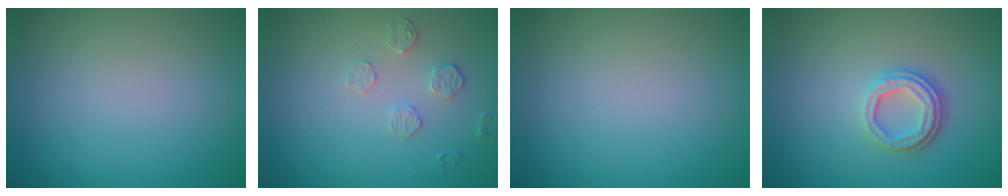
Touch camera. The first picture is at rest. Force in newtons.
{"total": 1.7, "press": 1.0, "slide": 1.4}
{"total": 0.0}
{"total": 3.3, "press": 2.4, "slide": 2.3}